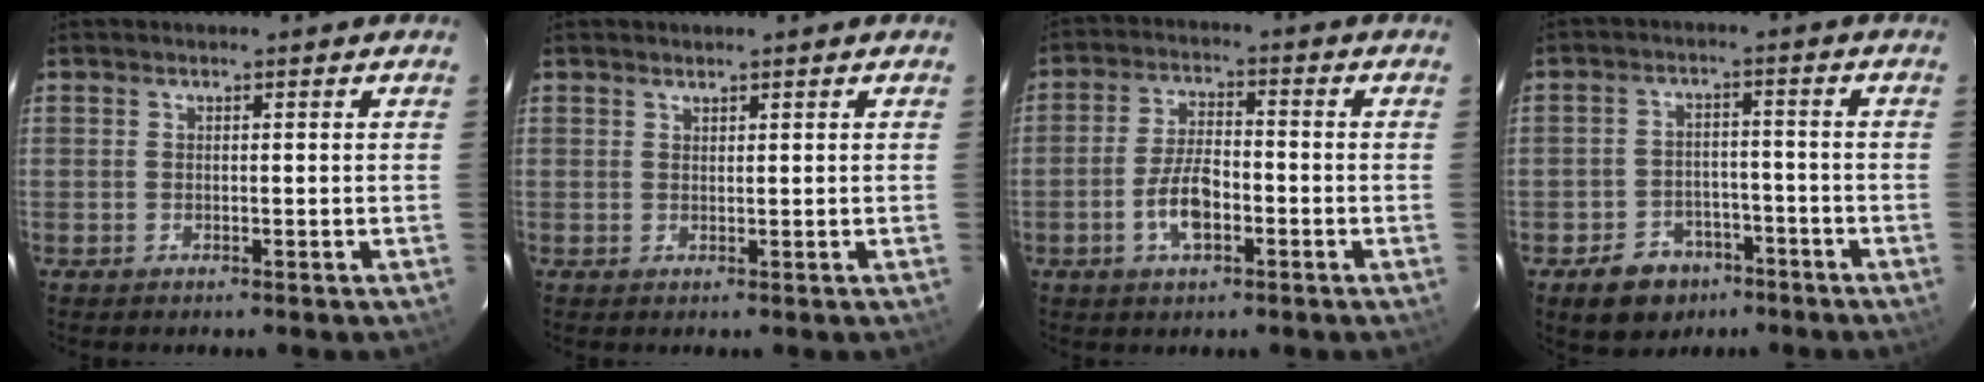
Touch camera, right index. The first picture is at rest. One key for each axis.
{"total": 0.8, "fx": 0.7, "fy": 0.2, "fz": 0.1, "tx": -0.002, "ty": 0.001, "tz": 0.015}
{"total": 7.2, "fx": -2.8, "fy": 3.1, "fz": 5.9, "tx": -0.120, "ty": 0.005, "tz": -0.049}
{"total": 9.3, "fx": -5.9, "fy": 6.5, "fz": 3.1, "tx": -0.080, "ty": 0.020, "tz": -0.071}